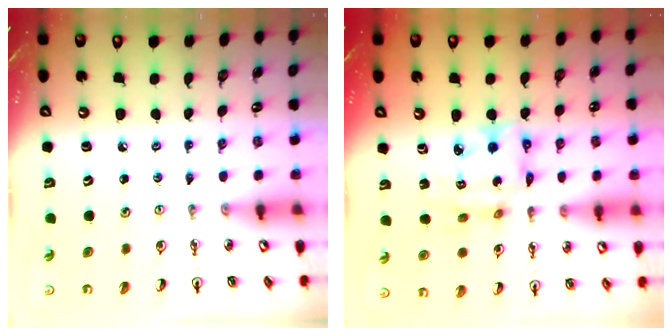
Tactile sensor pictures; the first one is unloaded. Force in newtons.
{"total": 10.9, "press": 10.8, "slide": 0.8}